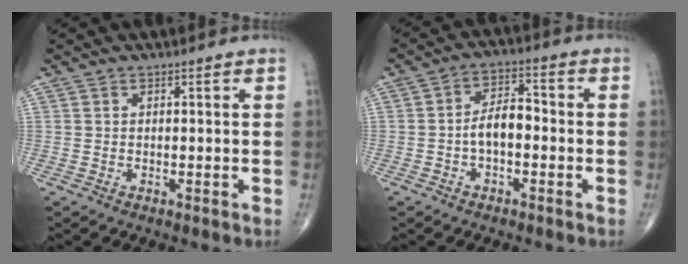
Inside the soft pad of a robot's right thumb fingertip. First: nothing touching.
{"total": 6.0, "force": [-1.3, 3.2, 4.9], "torque": [-0.077, 0.029, -0.030]}